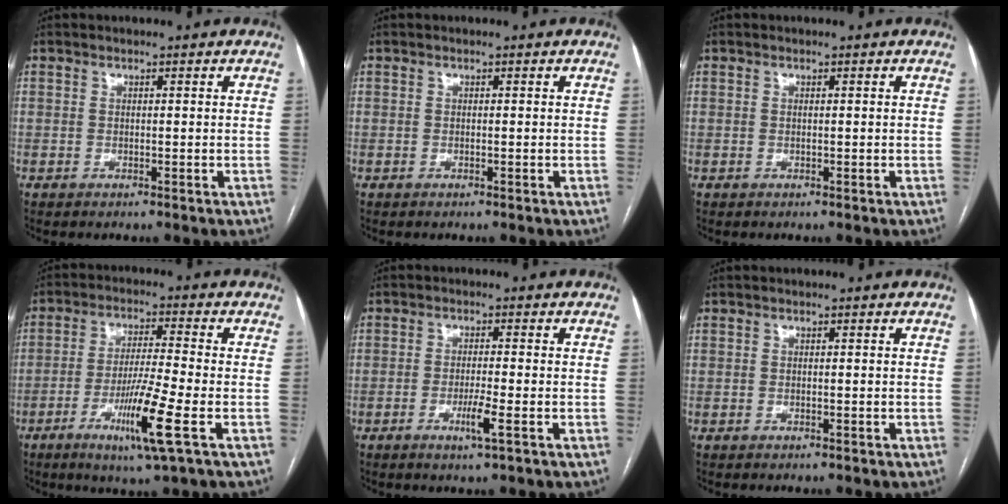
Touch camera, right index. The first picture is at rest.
{"total": 0.0}
{"total": 0.0}
{"total": 10.3, "force": [-4.1, -0.7, 9.4], "torque": [-0.176, -0.021, -0.076]}
{"total": 3.6, "force": [-1.5, -0.2, 3.2], "torque": [-0.061, -0.007, -0.028]}
{"total": 0.0}